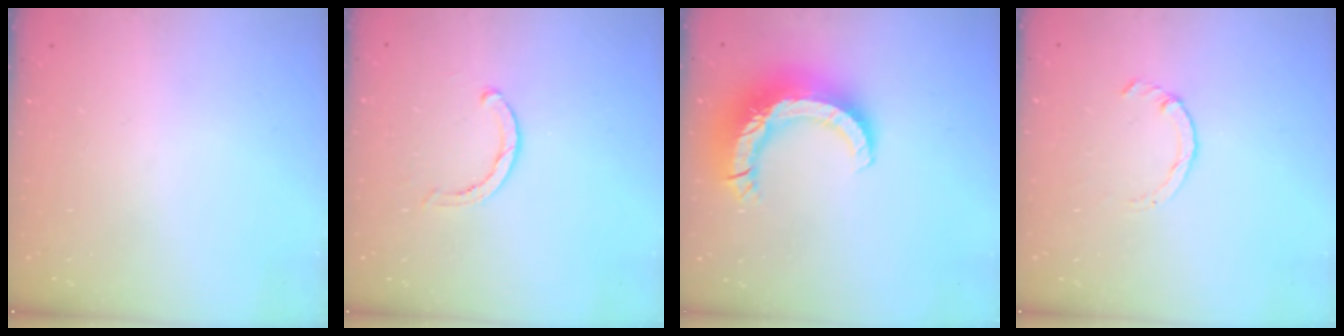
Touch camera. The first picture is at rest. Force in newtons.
{"total": 2.8, "press": 2.8, "slide": 0.2}
{"total": 14.0, "press": 13.9, "slide": 1.3}
{"total": 2.2, "press": 2.1, "slide": 0.4}